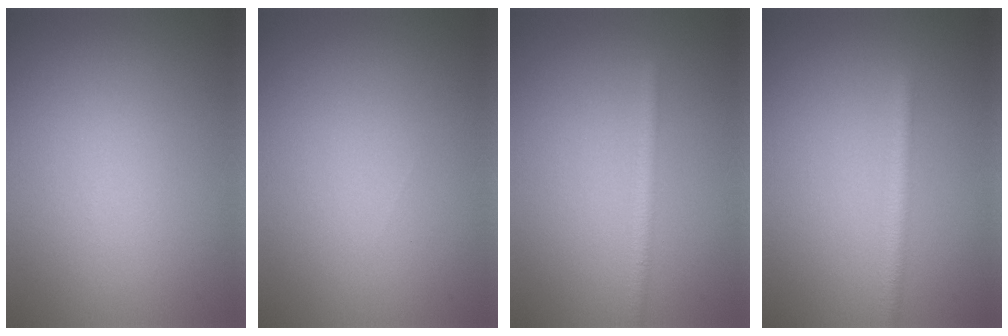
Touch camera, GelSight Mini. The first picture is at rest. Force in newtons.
{"total": 0.0}
{"total": 1.8, "press": 1.8, "slide": 0.2}
{"total": 2.2, "press": 2.1, "slide": 0.1}